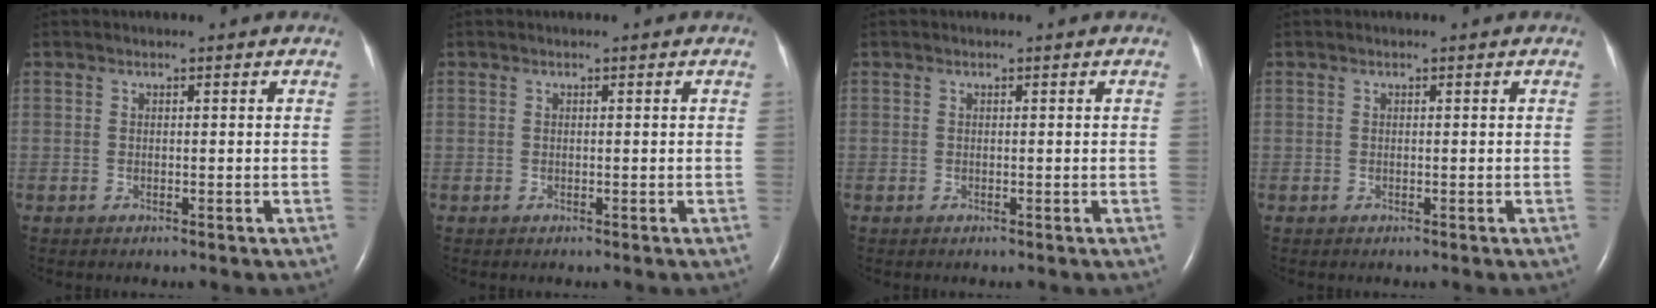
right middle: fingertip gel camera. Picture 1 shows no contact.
{"total": 0.0}
{"total": 0.0}
{"total": 0.0}